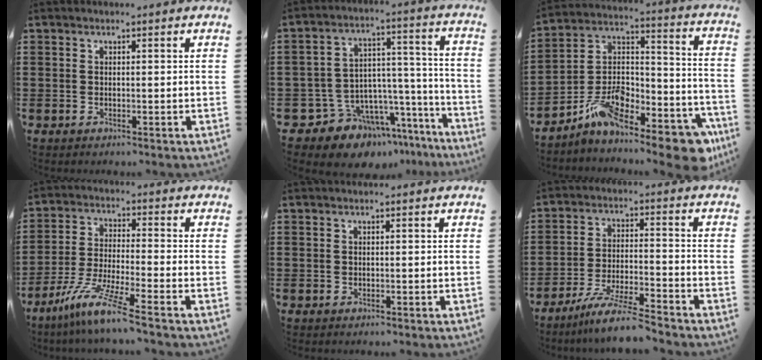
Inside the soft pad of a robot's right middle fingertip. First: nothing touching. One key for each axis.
{"total": 9.6, "fx": -7.9, "fy": 5.3, "fz": 1.3, "tx": -0.038, "ty": 0.014, "tz": -0.141}
{"total": 12.3, "fx": -10.0, "fy": 3.7, "fz": 6.1, "tx": -0.102, "ty": 0.018, "tz": -0.185}
{"total": 8.9, "fx": -6.9, "fy": -0.3, "fz": 5.6, "tx": -0.121, "ty": -0.015, "tz": -0.136}
{"total": 0.0}
{"total": 8.1, "fx": -7.2, "fy": 0.0, "fz": 3.7, "tx": -0.080, "ty": -0.009, "tz": -0.139}